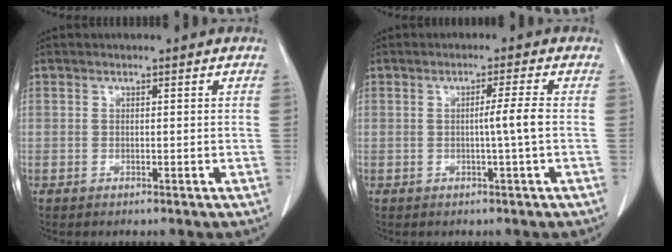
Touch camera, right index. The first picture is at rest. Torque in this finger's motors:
{"motor_torque": [0.52, -0.04, 0.07, 0.03]}